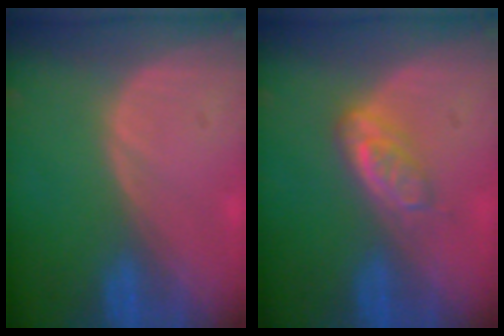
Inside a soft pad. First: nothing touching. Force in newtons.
{"total": 4.9, "press": 4.3, "slide": 2.4}